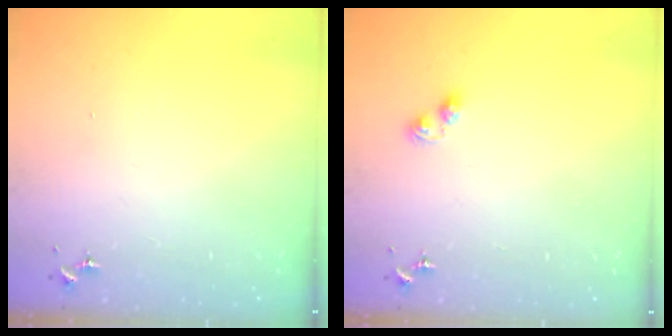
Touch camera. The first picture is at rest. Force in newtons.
{"total": 3.7, "press": 3.7, "slide": 0.6}